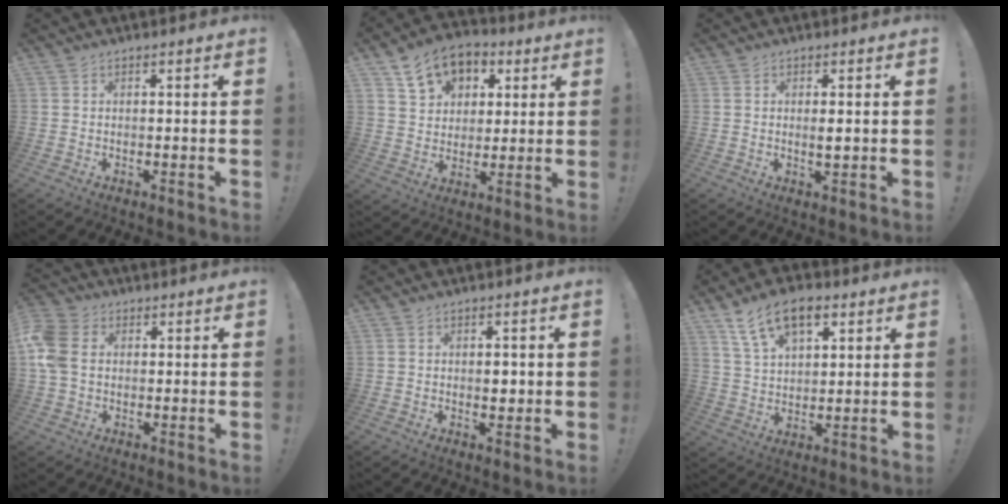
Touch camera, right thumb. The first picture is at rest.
{"total": 11.8, "force": [6.3, 8.8, 4.6], "torque": [-0.062, -0.031, 0.121]}
{"total": 2.2, "force": [0.3, 0.5, 2.1], "torque": [-0.025, -0.007, 0.001]}
{"total": 10.1, "force": [1.1, 7.8, 6.4], "torque": [-0.142, 0.005, 0.023]}
{"total": 2.4, "force": [0.0, 1.7, 1.8], "torque": [-0.011, -0.003, -0.006]}
{"total": 12.9, "force": [6.9, 6.9, 8.5], "torque": [-0.149, -0.020, 0.126]}